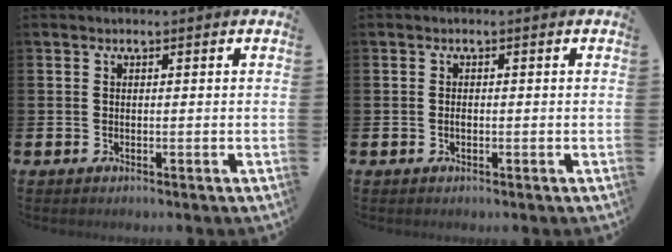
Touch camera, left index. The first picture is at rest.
{"total": 0.7, "force": [-0.2, 0.4, 0.6], "torque": [-0.007, 0.000, -0.006]}